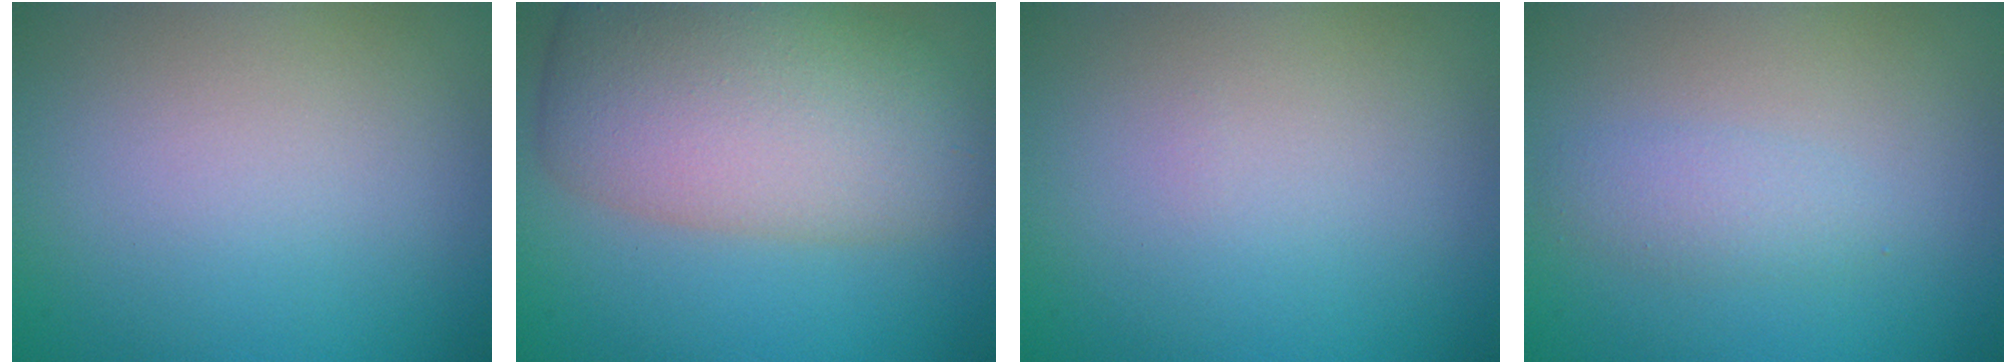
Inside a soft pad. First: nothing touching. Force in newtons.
{"total": 9.4, "press": 9.3, "slide": 0.5}
{"total": 0.0}
{"total": 1.7, "press": 1.7, "slide": 0.1}